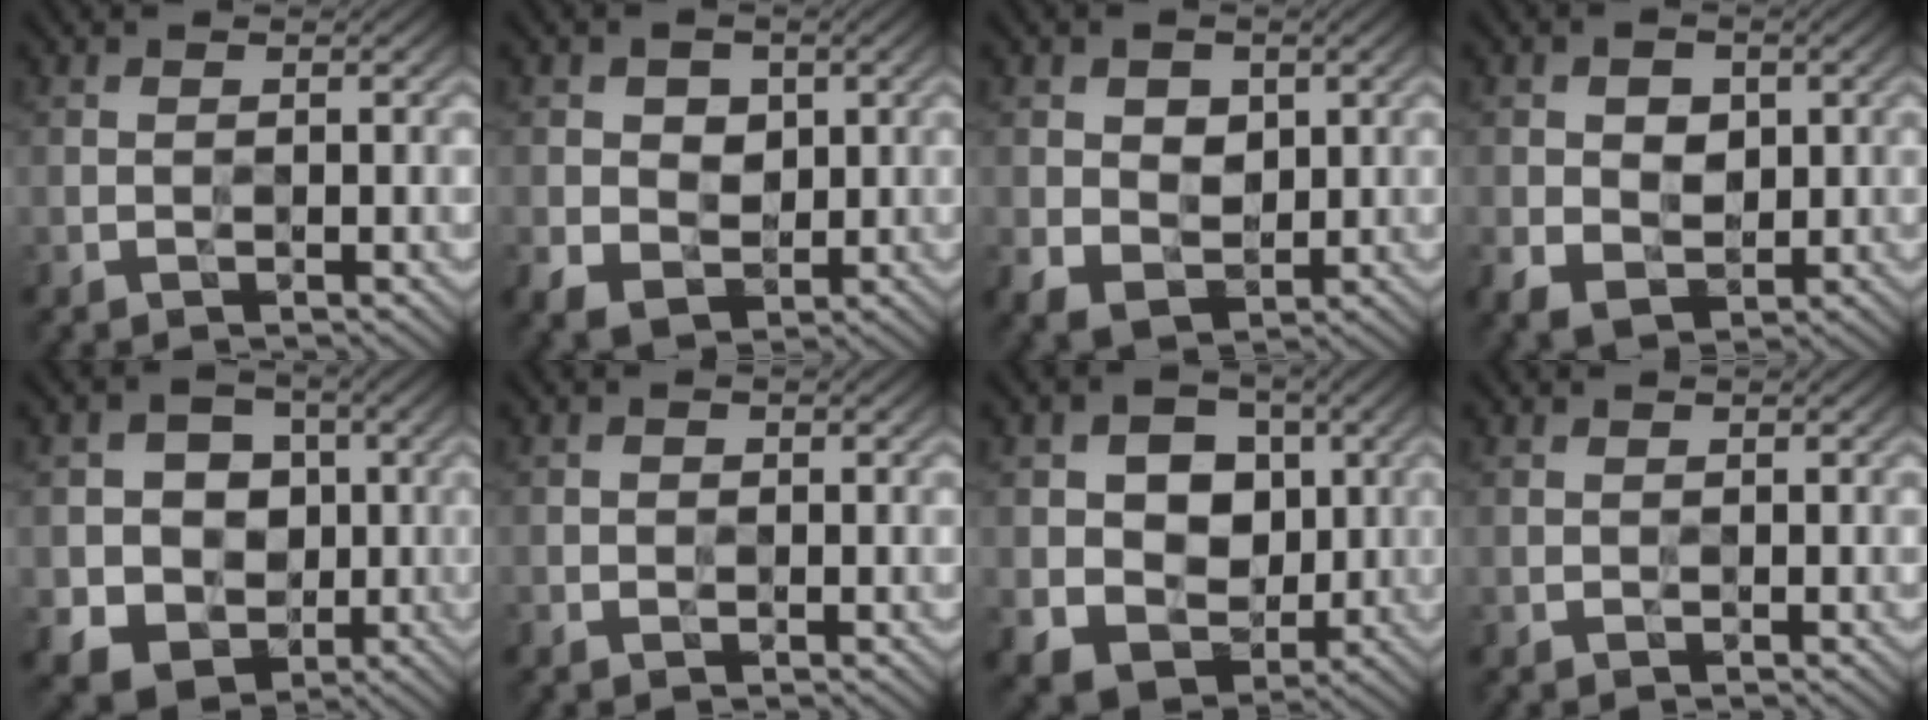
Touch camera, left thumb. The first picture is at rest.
{"total": 5.0, "force": [0.3, 4.1, 2.9], "torque": [-0.055, -0.003, 0.005]}
{"total": 5.1, "force": [0.7, 4.0, 3.2], "torque": [-0.064, -0.004, 0.015]}
{"total": 5.3, "force": [0.1, 4.1, 3.4], "torque": [-0.063, -0.004, 0.003]}
{"total": 9.3, "force": [-0.8, 8.4, 4.0], "torque": [-0.090, -0.009, -0.034]}
{"total": 0.6, "force": [-0.1, 0.5, 0.3], "torque": [-0.003, -0.002, -0.003]}
{"total": 9.0, "force": [0.1, 7.3, 5.2], "torque": [-0.105, -0.009, -0.006]}
{"total": 0.6, "force": [0.4, 0.5, 0.0], "torque": [0.004, -0.001, 0.007]}